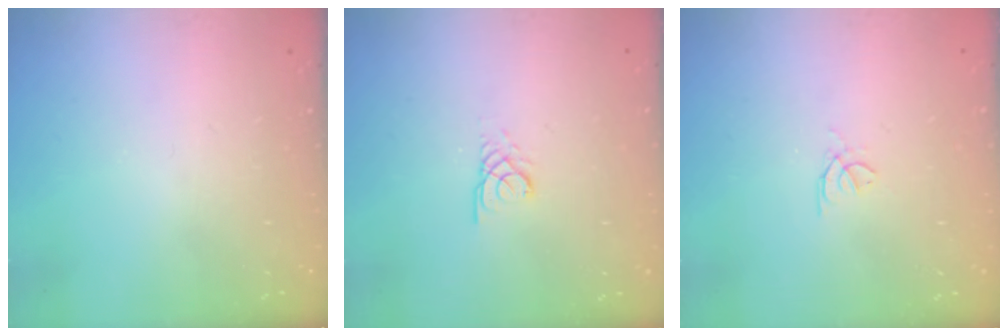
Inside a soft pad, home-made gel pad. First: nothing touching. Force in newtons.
{"total": 2.4, "press": 2.4, "slide": 0.3}
{"total": 0.6, "press": 0.4, "slide": 0.3}